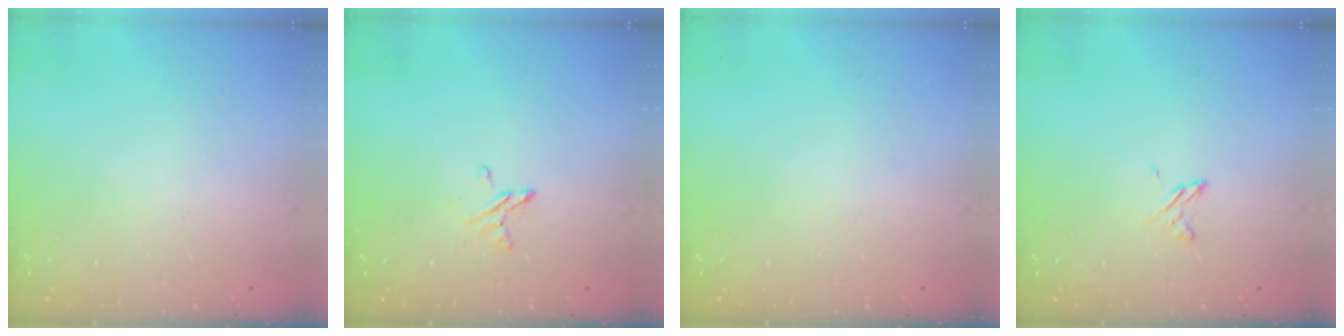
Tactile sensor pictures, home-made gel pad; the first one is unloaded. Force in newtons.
{"total": 3.9, "press": 3.9, "slide": 0.4}
{"total": 0.0}
{"total": 3.0, "press": 2.9, "slide": 0.4}